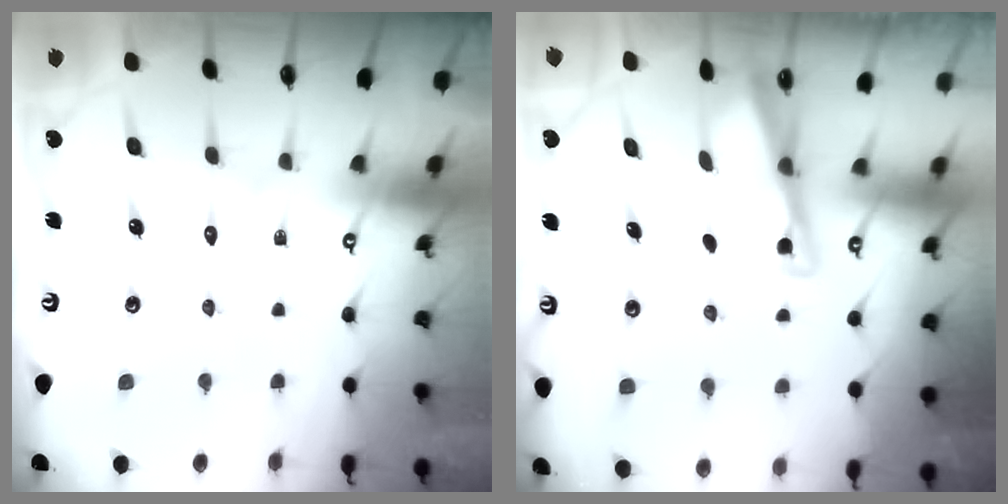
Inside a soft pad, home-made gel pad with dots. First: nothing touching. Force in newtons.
{"total": 2.9, "press": 2.9, "slide": 0.4}